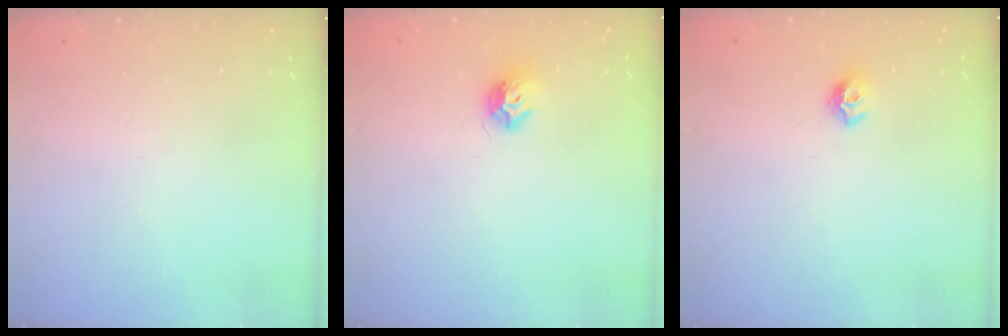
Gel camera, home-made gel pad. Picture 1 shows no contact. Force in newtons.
{"total": 7.9, "press": 7.9, "slide": 0.4}
{"total": 7.2, "press": 7.2, "slide": 0.7}